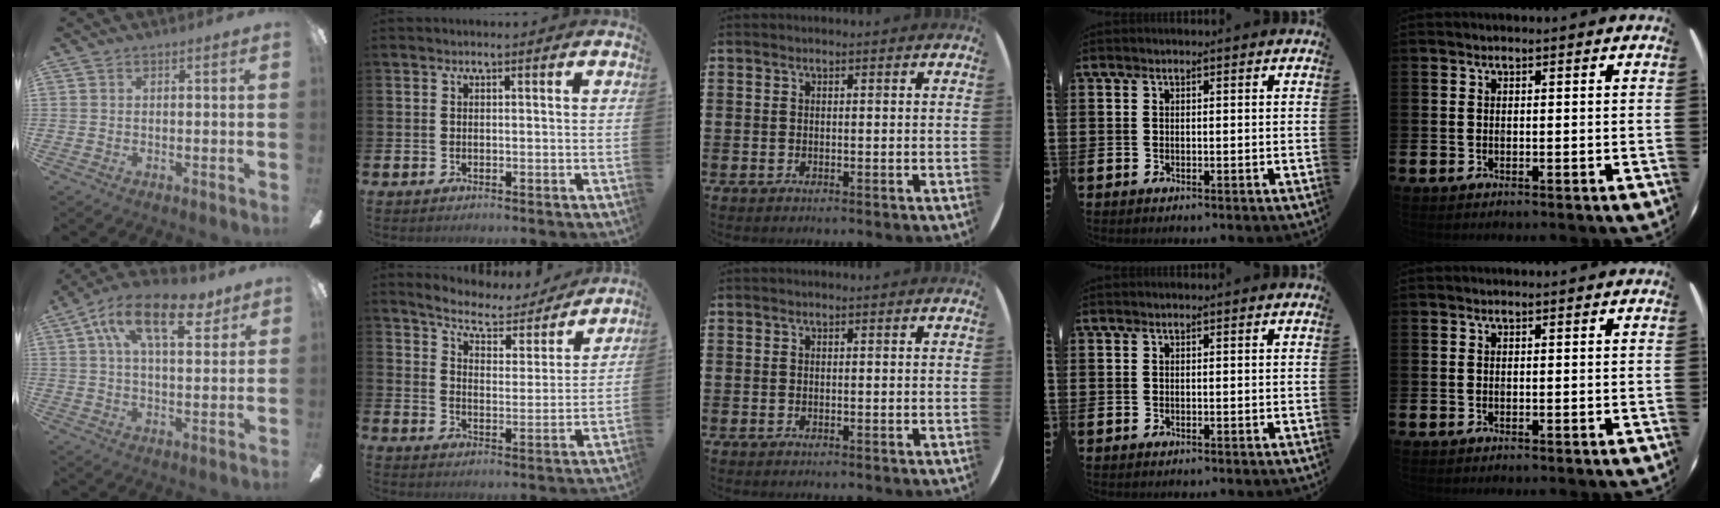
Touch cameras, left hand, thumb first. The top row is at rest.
{"thumb": {"total": 15.9, "force": [8.0, 7.7, 11.5], "torque": [-0.184, -0.013, 0.134]}, "index": {"total": 6.4, "force": [6.1, 1.5, 1.6], "torque": [-0.057, -0.046, 0.100]}}